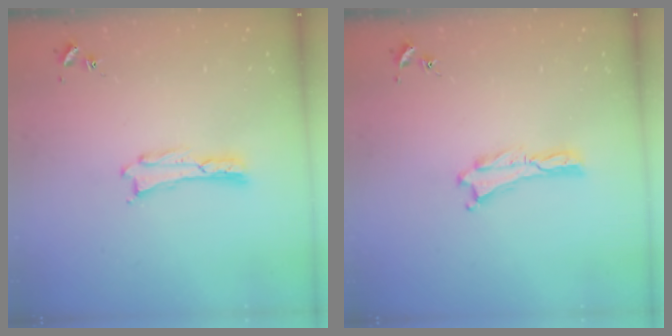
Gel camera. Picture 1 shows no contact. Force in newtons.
{"total": 0.0}